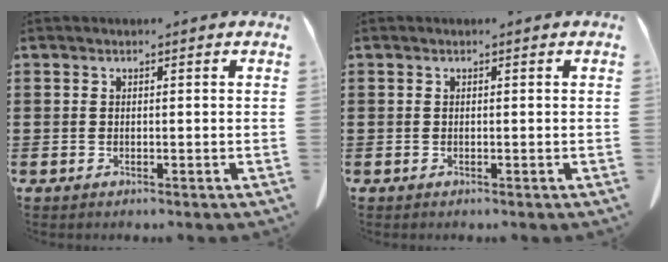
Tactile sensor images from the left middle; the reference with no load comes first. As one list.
[{"total": 0.0}]